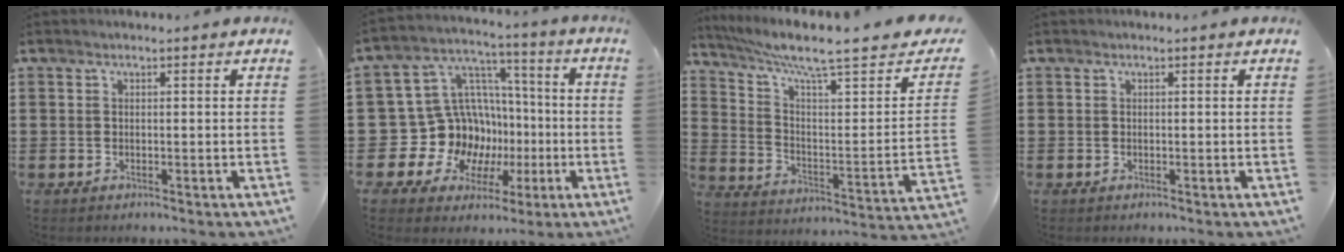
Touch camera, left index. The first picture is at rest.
{"total": 15.0, "force": [-2.7, 13.9, 5.0], "torque": [-0.143, -0.018, -0.013]}
{"total": 7.9, "force": [6.2, 0.5, 4.8], "torque": [-0.112, -0.043, 0.098]}
{"total": 0.0}